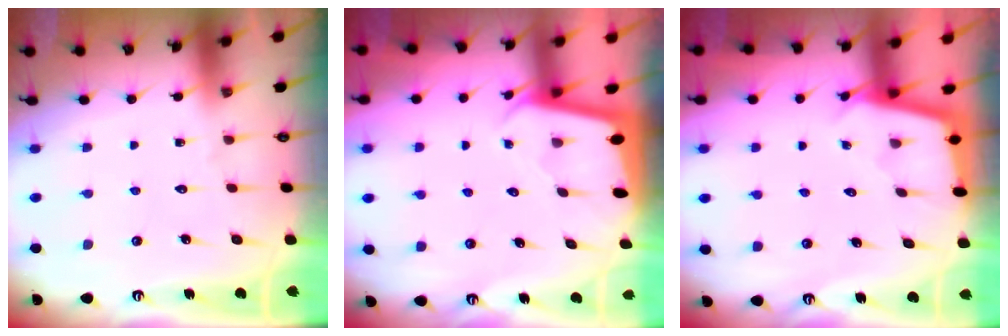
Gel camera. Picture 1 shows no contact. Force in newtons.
{"total": 2.0, "press": 2.0, "slide": 0.1}
{"total": 2.5, "press": 2.5, "slide": 0.2}